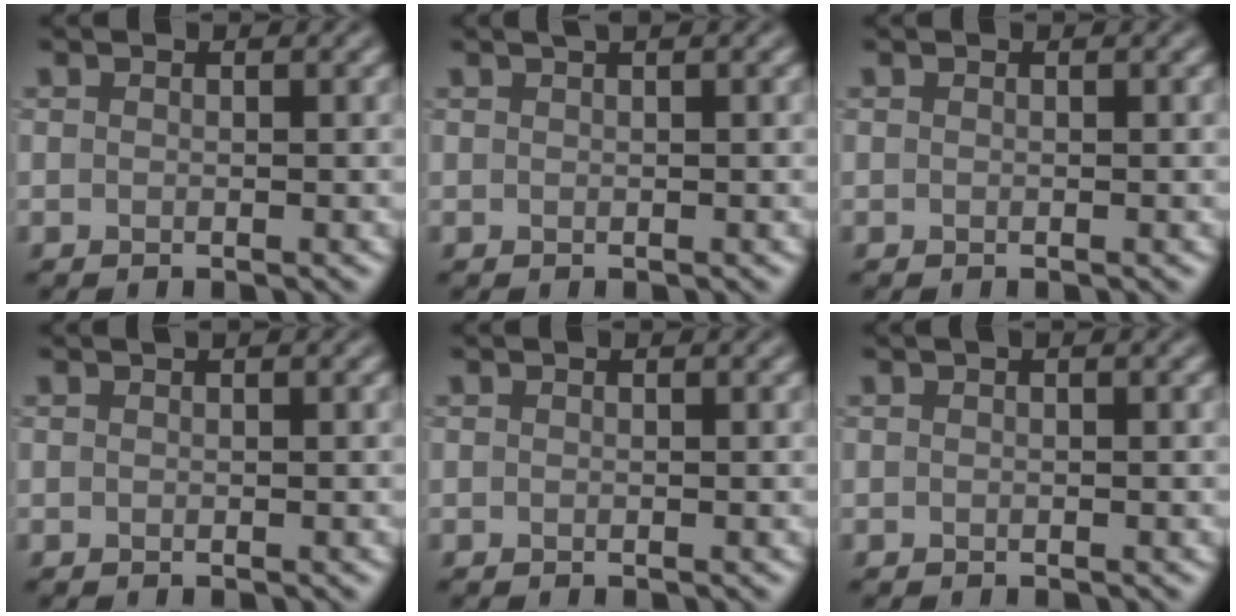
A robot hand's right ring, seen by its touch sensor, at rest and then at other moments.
{"total": 0.6, "force": [0.4, 0.1, 0.5], "torque": [-0.010, 0.008, 0.007]}
{"total": 0.0}
{"total": 0.0}
{"total": 0.0}
{"total": 0.0}